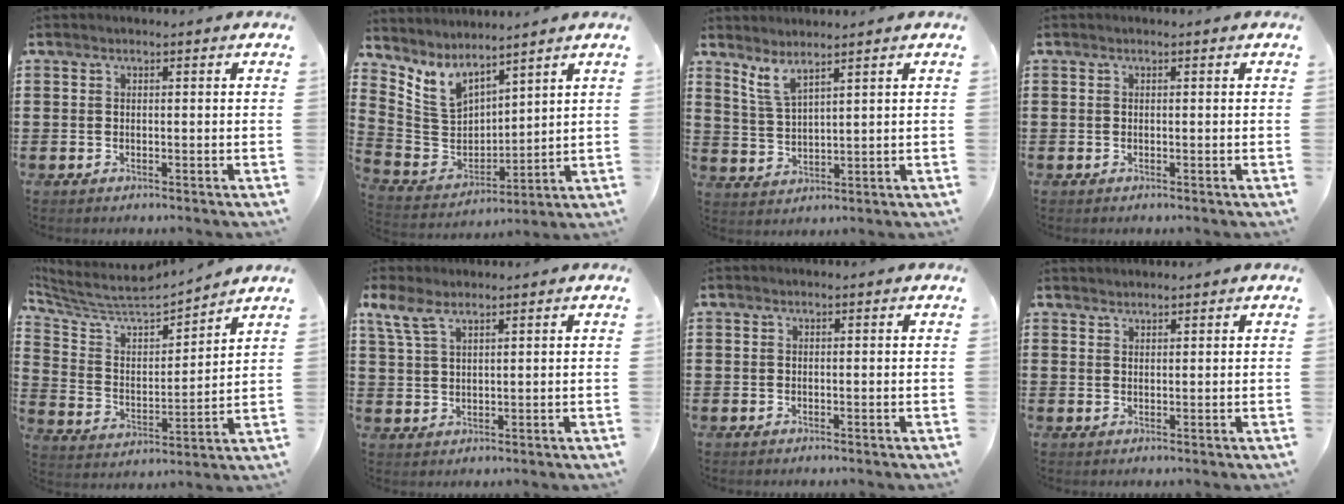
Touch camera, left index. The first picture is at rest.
{"total": 6.6, "force": [5.0, 3.4, 2.7], "torque": [-0.094, -0.032, 0.089]}
{"total": 4.0, "force": [3.2, 0.5, 2.4], "torque": [-0.055, -0.006, 0.058]}
{"total": 0.0}
{"total": 6.9, "force": [6.5, 0.8, 2.0], "torque": [-0.072, -0.053, 0.109]}
{"total": 4.8, "force": [3.0, 1.8, 3.3], "torque": [-0.080, 0.002, 0.053]}
{"total": 0.0}
{"total": 1.2, "force": [1.2, 0.1, -0.1], "torque": [0.000, -0.001, 0.025]}